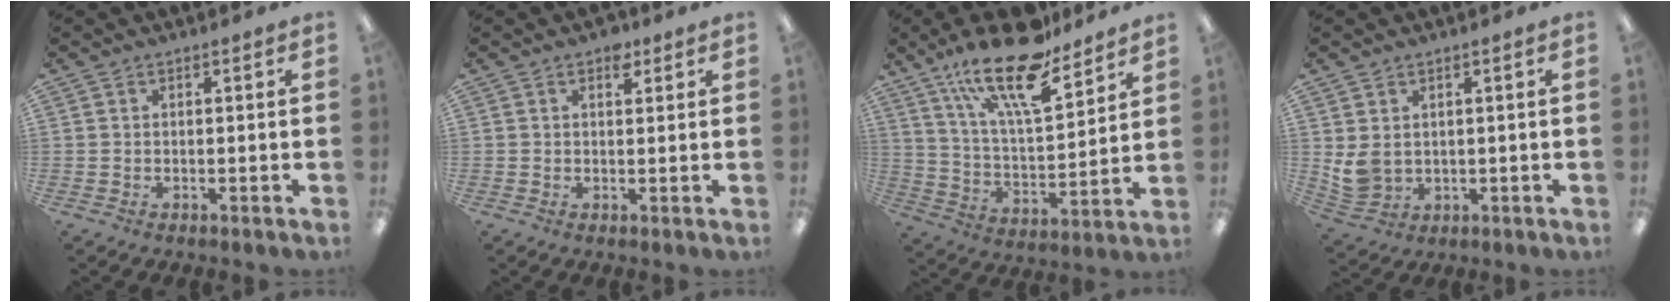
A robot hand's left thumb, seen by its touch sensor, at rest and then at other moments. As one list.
[{"total": 2.8, "force": [1.7, 1.7, 1.5], "torque": [-0.008, -0.005, 0.026]}, {"total": 21.4, "force": [15.4, 7.0, 13.1], "torque": [-0.218, -0.097, 0.262]}, {"total": 5.3, "force": [1.9, 4.3, 2.4], "torque": [-0.064, -0.006, 0.041]}]